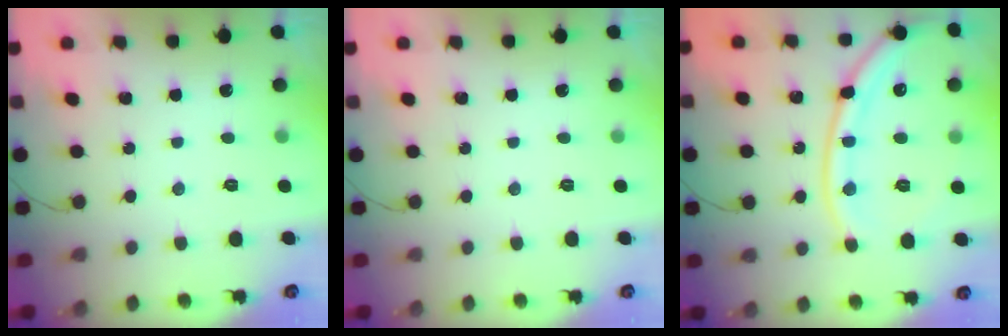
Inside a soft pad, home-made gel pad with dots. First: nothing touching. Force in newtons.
{"total": 0.0}
{"total": 16.5, "press": 16.4, "slide": 1.1}